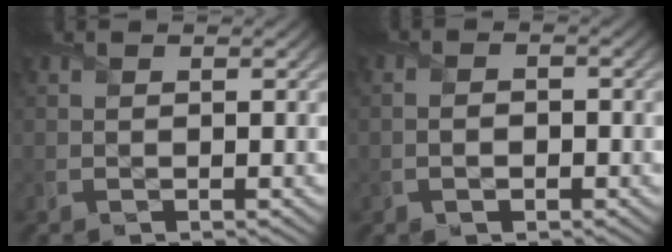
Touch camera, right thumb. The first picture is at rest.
{"total": 2.5, "force": [-0.7, 1.8, 1.7], "torque": [-0.009, 0.001, -0.019]}